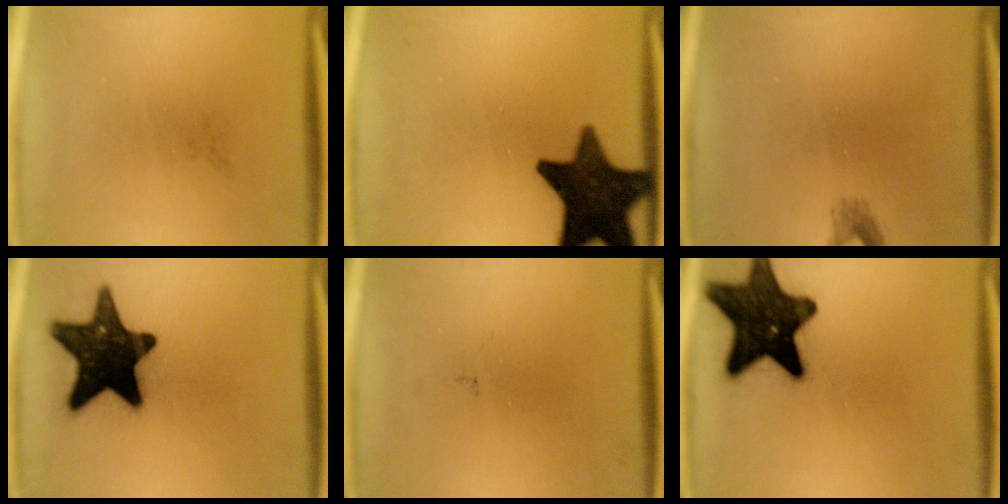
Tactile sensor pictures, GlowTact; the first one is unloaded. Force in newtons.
{"total": 15.7}
{"total": 1.2}
{"total": 18.2}
{"total": 0.0}
{"total": 17.4}